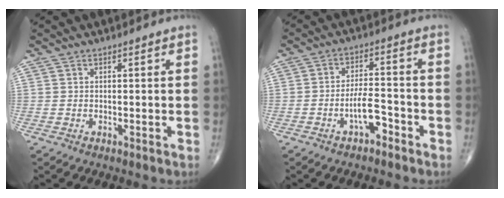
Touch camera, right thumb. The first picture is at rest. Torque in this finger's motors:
{"motor_torque": [2.58, 2.43, 1.11, -1.32, 0.42]}